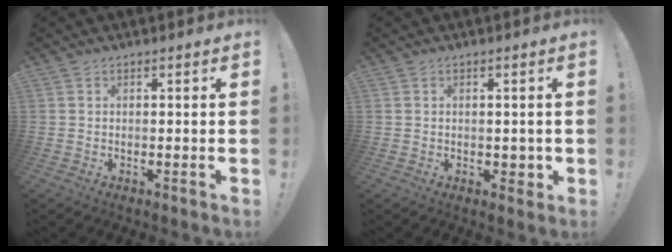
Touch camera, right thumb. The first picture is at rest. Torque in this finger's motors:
{"motor_torque": [-0.02, -0.08, -0.07, 0.01, 0.00]}